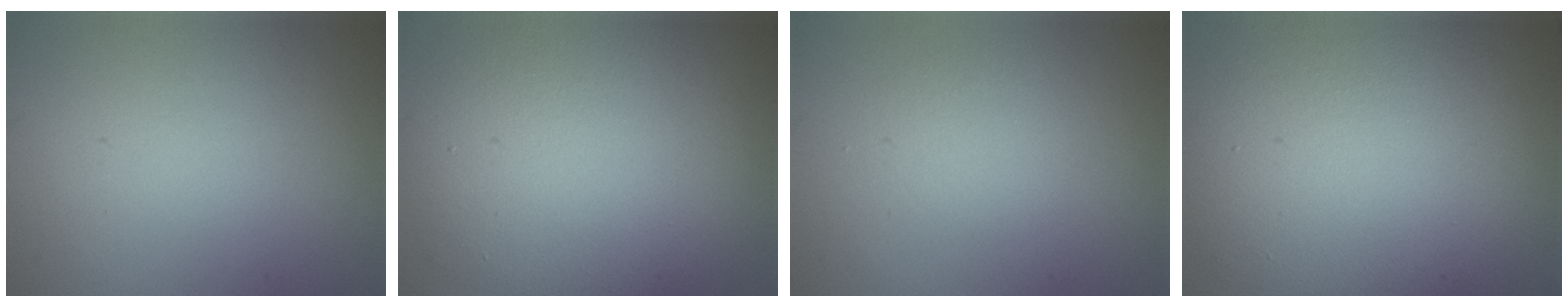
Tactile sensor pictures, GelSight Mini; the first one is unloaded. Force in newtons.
{"total": 12.4, "press": 12.4, "slide": 0.5}
{"total": 1.7, "press": 1.7, "slide": 0.2}
{"total": 13.9, "press": 13.9, "slide": 0.3}